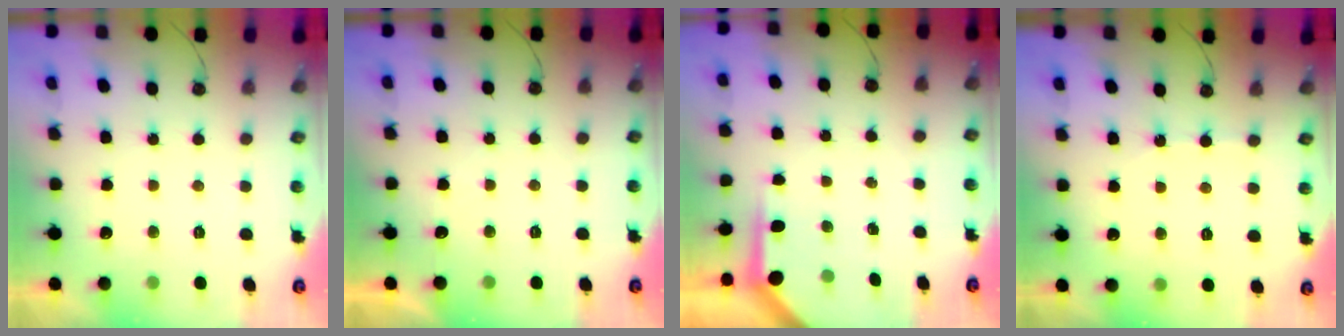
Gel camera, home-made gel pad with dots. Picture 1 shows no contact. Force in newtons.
{"total": 2.5, "press": 2.5, "slide": 0.3}
{"total": 3.9, "press": 3.9, "slide": 0.4}
{"total": 1.9, "press": 1.9, "slide": 0.4}